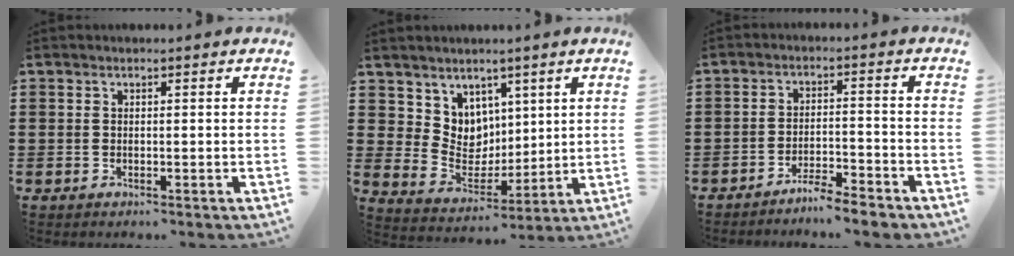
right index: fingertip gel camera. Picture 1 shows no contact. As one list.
[{"total": 6.7, "force": [4.1, 5.3, -0.3], "torque": [-0.031, -0.038, 0.082]}, {"total": 4.3, "force": [-4.2, -0.3, 0.8], "torque": [-0.017, 0.002, -0.085]}]